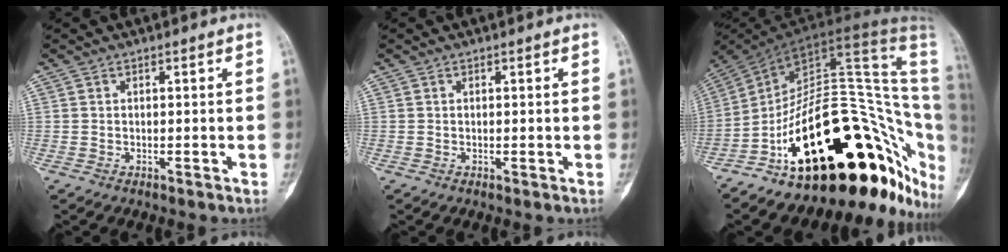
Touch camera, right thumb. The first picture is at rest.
{"total": 0.0}
{"total": 36.0, "force": [-9.9, 16.2, 30.6], "torque": [-0.329, 0.115, -0.140]}